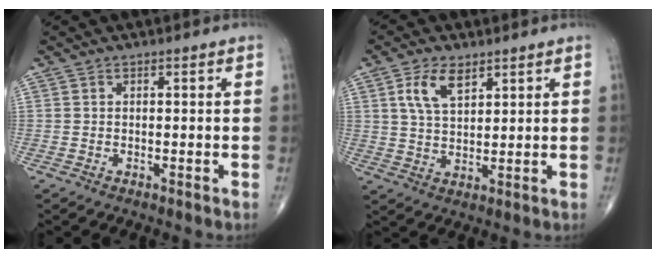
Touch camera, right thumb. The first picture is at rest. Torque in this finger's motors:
{"motor_torque": [0.16, 0.25, 0.05, -0.01, 0.19]}